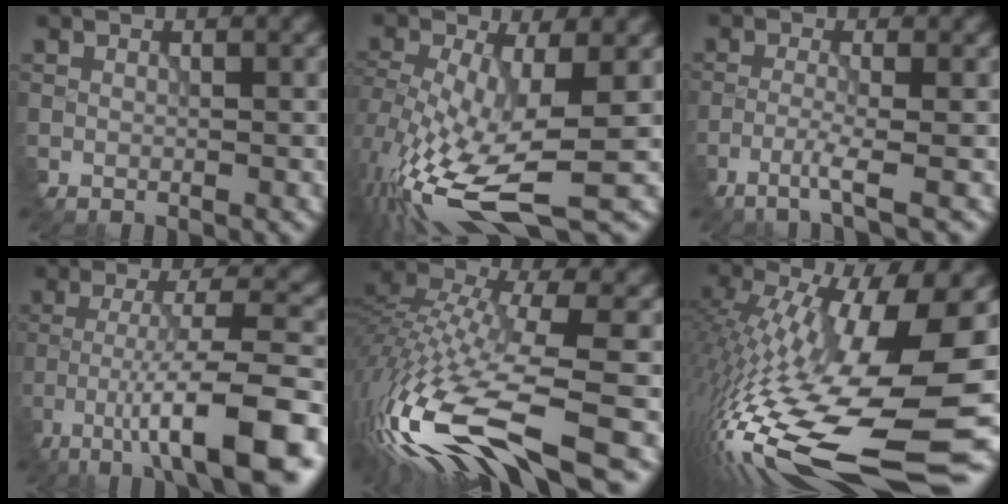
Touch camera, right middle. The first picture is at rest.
{"total": 11.2, "force": [-4.2, 3.9, 9.7], "torque": [-0.208, -0.021, -0.069]}
{"total": 2.7, "force": [-1.8, 0.0, 2.0], "torque": [-0.038, 0.003, -0.048]}
{"total": 10.4, "force": [-6.1, 2.1, 8.1], "torque": [-0.130, 0.010, -0.098]}
{"total": 14.0, "force": [-7.0, 4.0, 11.5], "torque": [-0.258, -0.005, -0.119]}
{"total": 17.5, "force": [-4.3, 5.0, 16.2], "torque": [-0.311, -0.016, -0.077]}